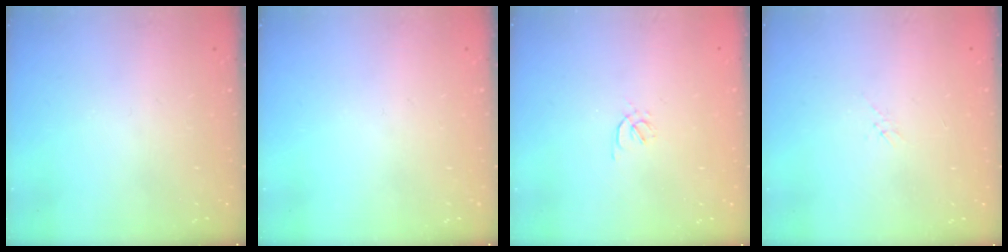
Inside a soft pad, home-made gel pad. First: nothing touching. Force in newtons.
{"total": 0.0}
{"total": 1.7, "press": 1.6, "slide": 0.5}
{"total": 0.5, "press": 0.5, "slide": 0.2}